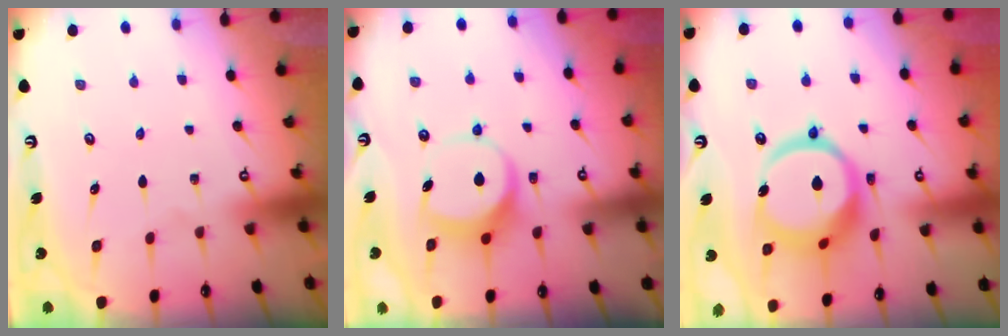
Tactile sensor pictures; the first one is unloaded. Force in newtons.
{"total": 7.9, "press": 7.9, "slide": 0.8}
{"total": 15.9, "press": 15.8, "slide": 1.8}